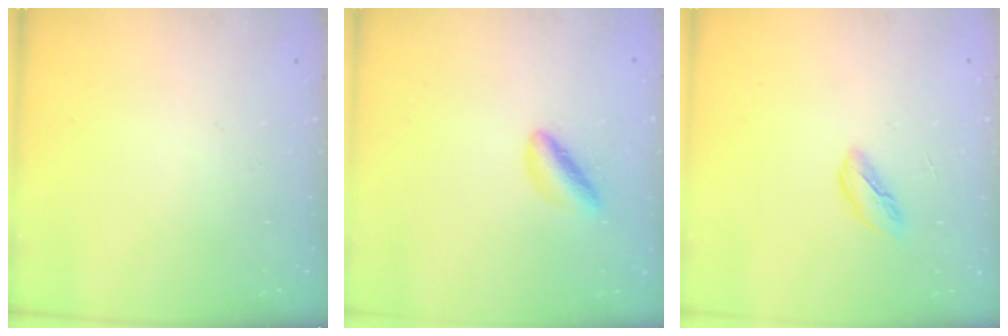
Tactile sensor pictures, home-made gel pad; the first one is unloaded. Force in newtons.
{"total": 4.9, "press": 4.6, "slide": 1.5}
{"total": 3.7, "press": 3.7, "slide": 0.3}